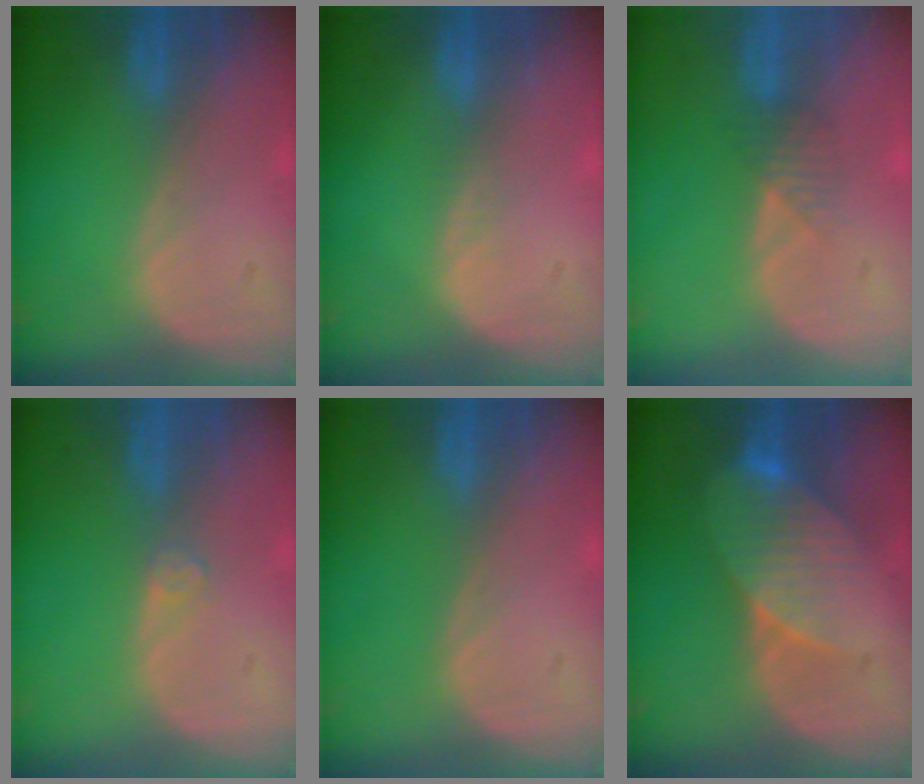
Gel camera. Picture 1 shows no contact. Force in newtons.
{"total": 1.1, "press": 0.7, "slide": 0.9}
{"total": 2.3, "press": 2.1, "slide": 1.0}
{"total": 1.2, "press": 1.2, "slide": 0.3}
{"total": 0.0}
{"total": 8.2, "press": 7.3, "slide": 3.7}